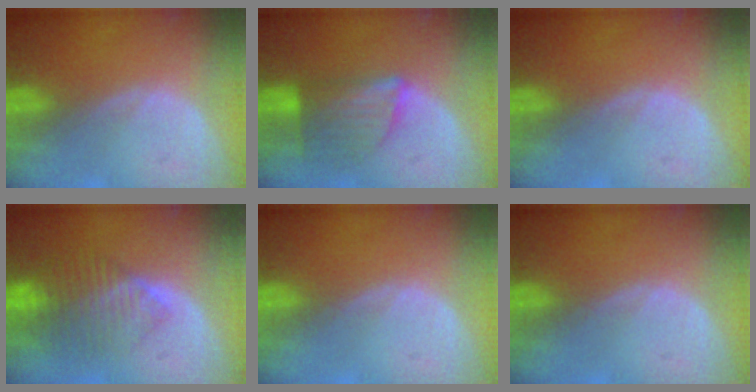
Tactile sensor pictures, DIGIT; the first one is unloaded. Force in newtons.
{"total": 6.6, "press": 6.5, "slide": 1.0}
{"total": 0.0}
{"total": 8.2, "press": 7.3, "slide": 3.8}
{"total": 0.0}
{"total": 0.0}